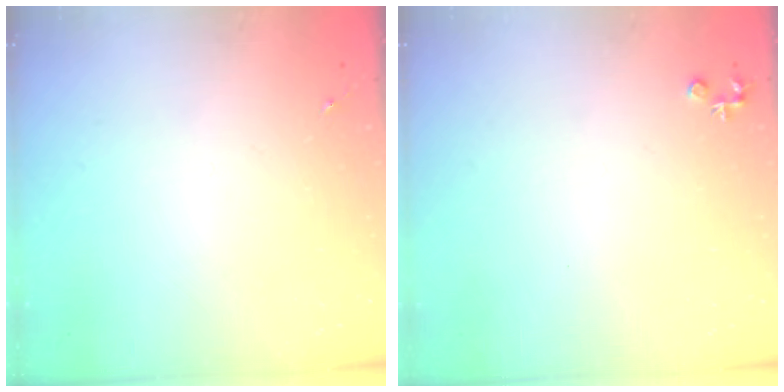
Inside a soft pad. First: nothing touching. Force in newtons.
{"total": 3.7, "press": 3.6, "slide": 0.4}